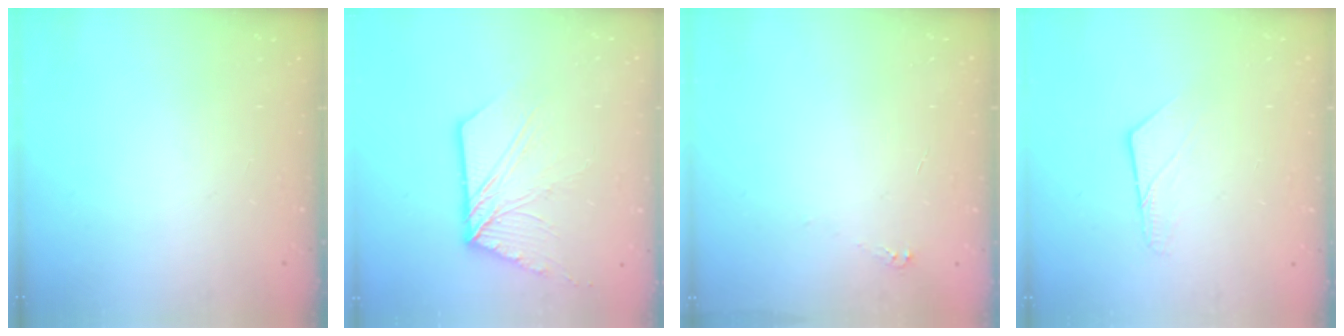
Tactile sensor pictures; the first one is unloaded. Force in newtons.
{"total": 12.9, "press": 12.8, "slide": 1.4}
{"total": 2.5, "press": 2.5, "slide": 0.3}
{"total": 6.6, "press": 6.5, "slide": 0.5}